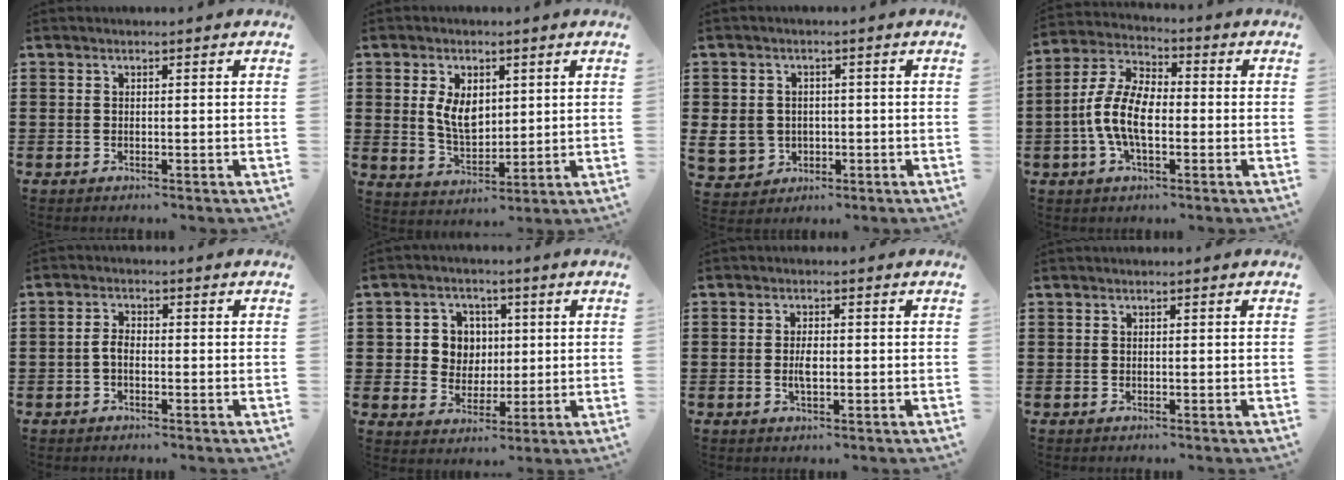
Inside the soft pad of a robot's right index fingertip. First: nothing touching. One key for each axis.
{"total": 6.0, "fx": 1.5, "fy": 3.6, "fz": 4.6, "tx": -0.097, "ty": 0.005, "tz": 0.023}
{"total": 4.9, "fx": -0.7, "fy": 4.6, "fz": 1.5, "tx": -0.058, "ty": 0.005, "tz": -0.013}
{"total": 8.8, "fx": -2.0, "fy": 4.3, "fz": 7.4, "tx": -0.184, "ty": -0.007, "tz": -0.047}
{"total": 2.2, "fx": -0.7, "fy": 1.3, "fz": 1.7, "tx": -0.049, "ty": -0.004, "tz": -0.017}
{"total": 5.5, "fx": 0.8, "fy": 5.2, "fz": 1.6, "tx": -0.057, "ty": 0.018, "tz": 0.013}
{"total": 2.7, "fx": -0.3, "fy": 1.1, "fz": 2.5, "tx": -0.054, "ty": -0.003, "tz": -0.008}
{"total": 0.0}